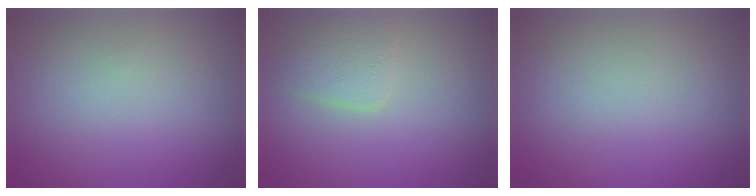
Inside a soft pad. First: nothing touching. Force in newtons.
{"total": 2.5, "press": 2.5, "slide": 0.1}
{"total": 0.0}